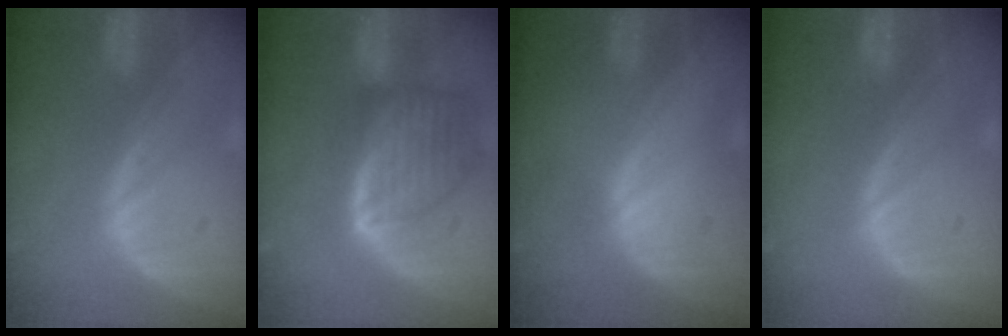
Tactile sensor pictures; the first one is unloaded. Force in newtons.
{"total": 8.0, "press": 7.2, "slide": 3.6}
{"total": 0.6, "press": 0.1, "slide": 0.6}
{"total": 0.0}